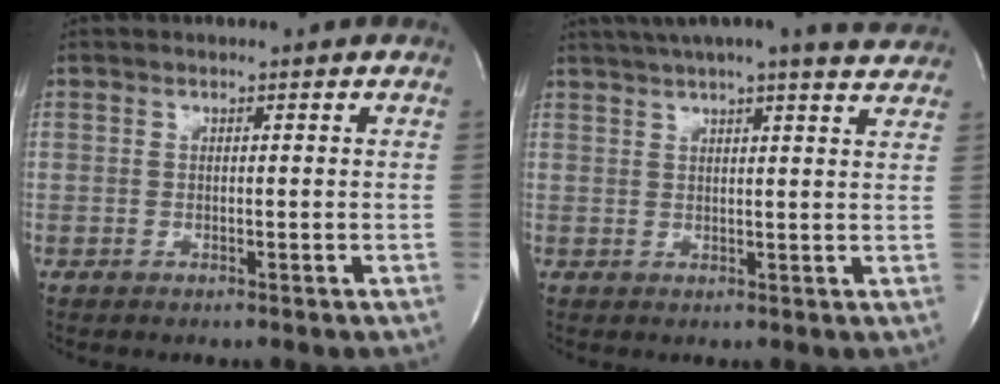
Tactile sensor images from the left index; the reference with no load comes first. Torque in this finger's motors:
{"motor_torque": [0.94, -1.11, 0.57, 0.05]}